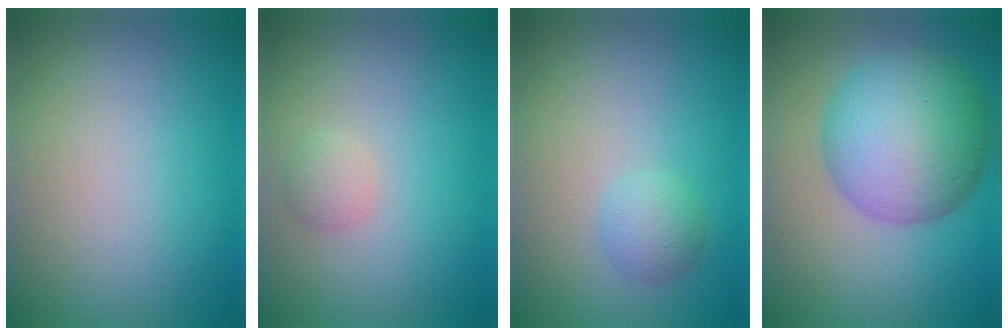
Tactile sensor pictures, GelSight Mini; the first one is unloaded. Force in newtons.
{"total": 1.3, "press": 1.3, "slide": 0.1}
{"total": 1.7, "press": 1.7, "slide": 0.2}
{"total": 10.6, "press": 10.6, "slide": 0.2}